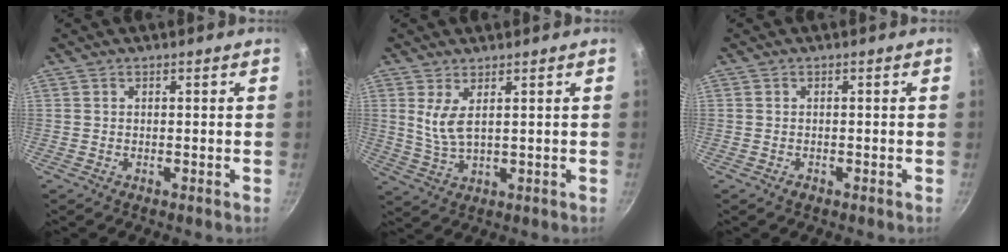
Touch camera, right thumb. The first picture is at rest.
{"total": 5.1, "force": [1.7, 1.9, 4.4], "torque": [-0.086, -0.020, 0.042]}
{"total": 0.9, "force": [-0.6, 0.6, 0.4], "torque": [-0.007, 0.002, -0.009]}